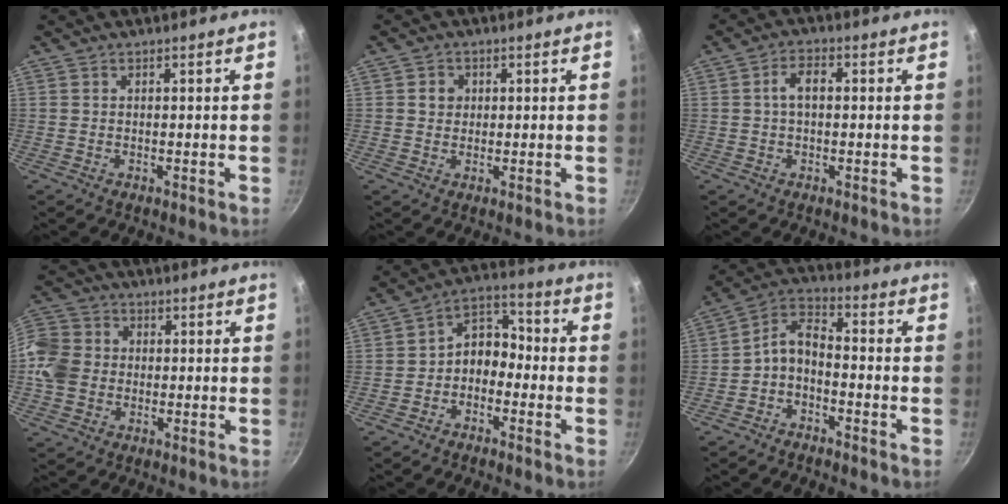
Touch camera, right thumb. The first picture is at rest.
{"total": 2.5, "force": [0.6, 2.3, 0.9], "torque": [0.000, 0.001, 0.009]}
{"total": 4.0, "force": [0.2, 2.3, 3.3], "torque": [-0.056, 0.015, 0.000]}
{"total": 10.0, "force": [-0.6, 8.4, 5.4], "torque": [-0.108, 0.024, -0.020]}
{"total": 8.1, "force": [-2.1, 5.9, 5.1], "torque": [-0.052, 0.044, -0.054]}
{"total": 6.7, "force": [-2.5, 3.9, 4.8], "torque": [-0.088, 0.045, -0.061]}